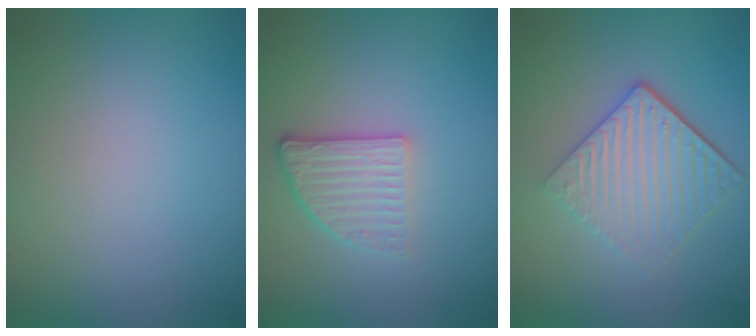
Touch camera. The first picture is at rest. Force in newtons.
{"total": 3.7, "press": 2.5, "slide": 2.7}
{"total": 4.8, "press": 3.6, "slide": 3.2}